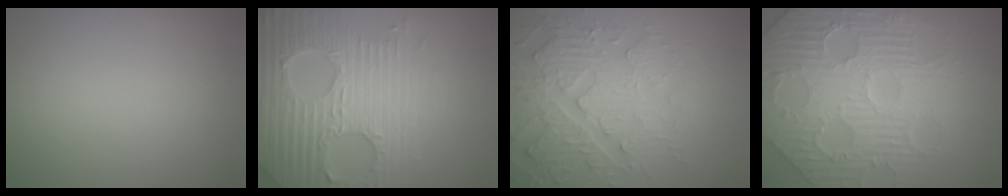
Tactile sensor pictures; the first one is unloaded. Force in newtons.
{"total": 7.2, "press": 7.0, "slide": 1.7}
{"total": 5.5, "press": 5.1, "slide": 2.0}
{"total": 7.6, "press": 6.3, "slide": 4.3}